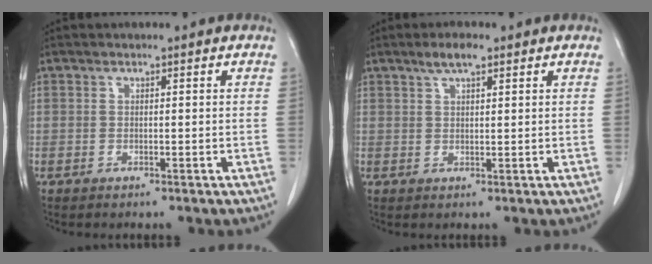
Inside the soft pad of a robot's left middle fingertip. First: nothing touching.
{"total": 3.0, "force": [2.0, 0.7, 2.1], "torque": [-0.043, 0.007, 0.037]}